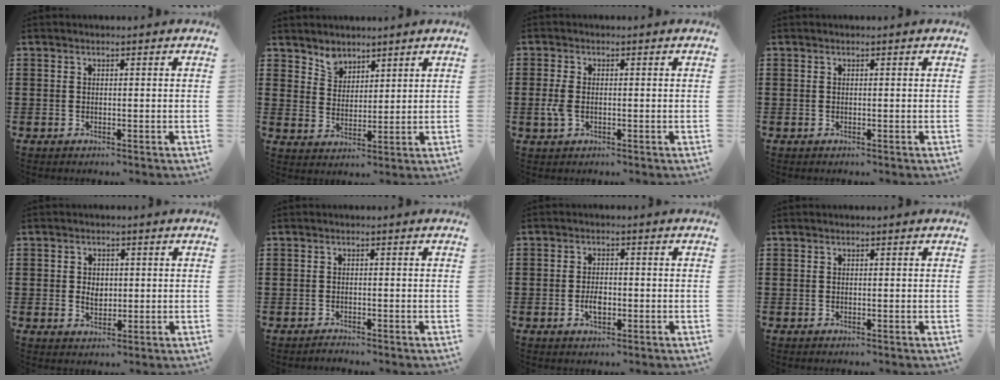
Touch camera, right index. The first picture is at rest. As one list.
[{"total": 3.6, "force": [3.0, 1.9, -0.2], "torque": [-0.013, 0.000, 0.057]}, {"total": 3.1, "force": [-0.5, 1.7, 2.5], "torque": [-0.071, -0.004, -0.015]}, {"total": 0.0}, {"total": 2.7, "force": [0.0, 2.1, 1.7], "torque": [-0.030, 0.005, -0.004]}, {"total": 1.1, "force": [-1.1, 0.2, -0.2], "torque": [0.001, 0.005, -0.025]}, {"total": 2.9, "force": [-0.8, 1.5, 2.3], "torque": [-0.043, 0.003, -0.014]}, {"total": 0.0}]